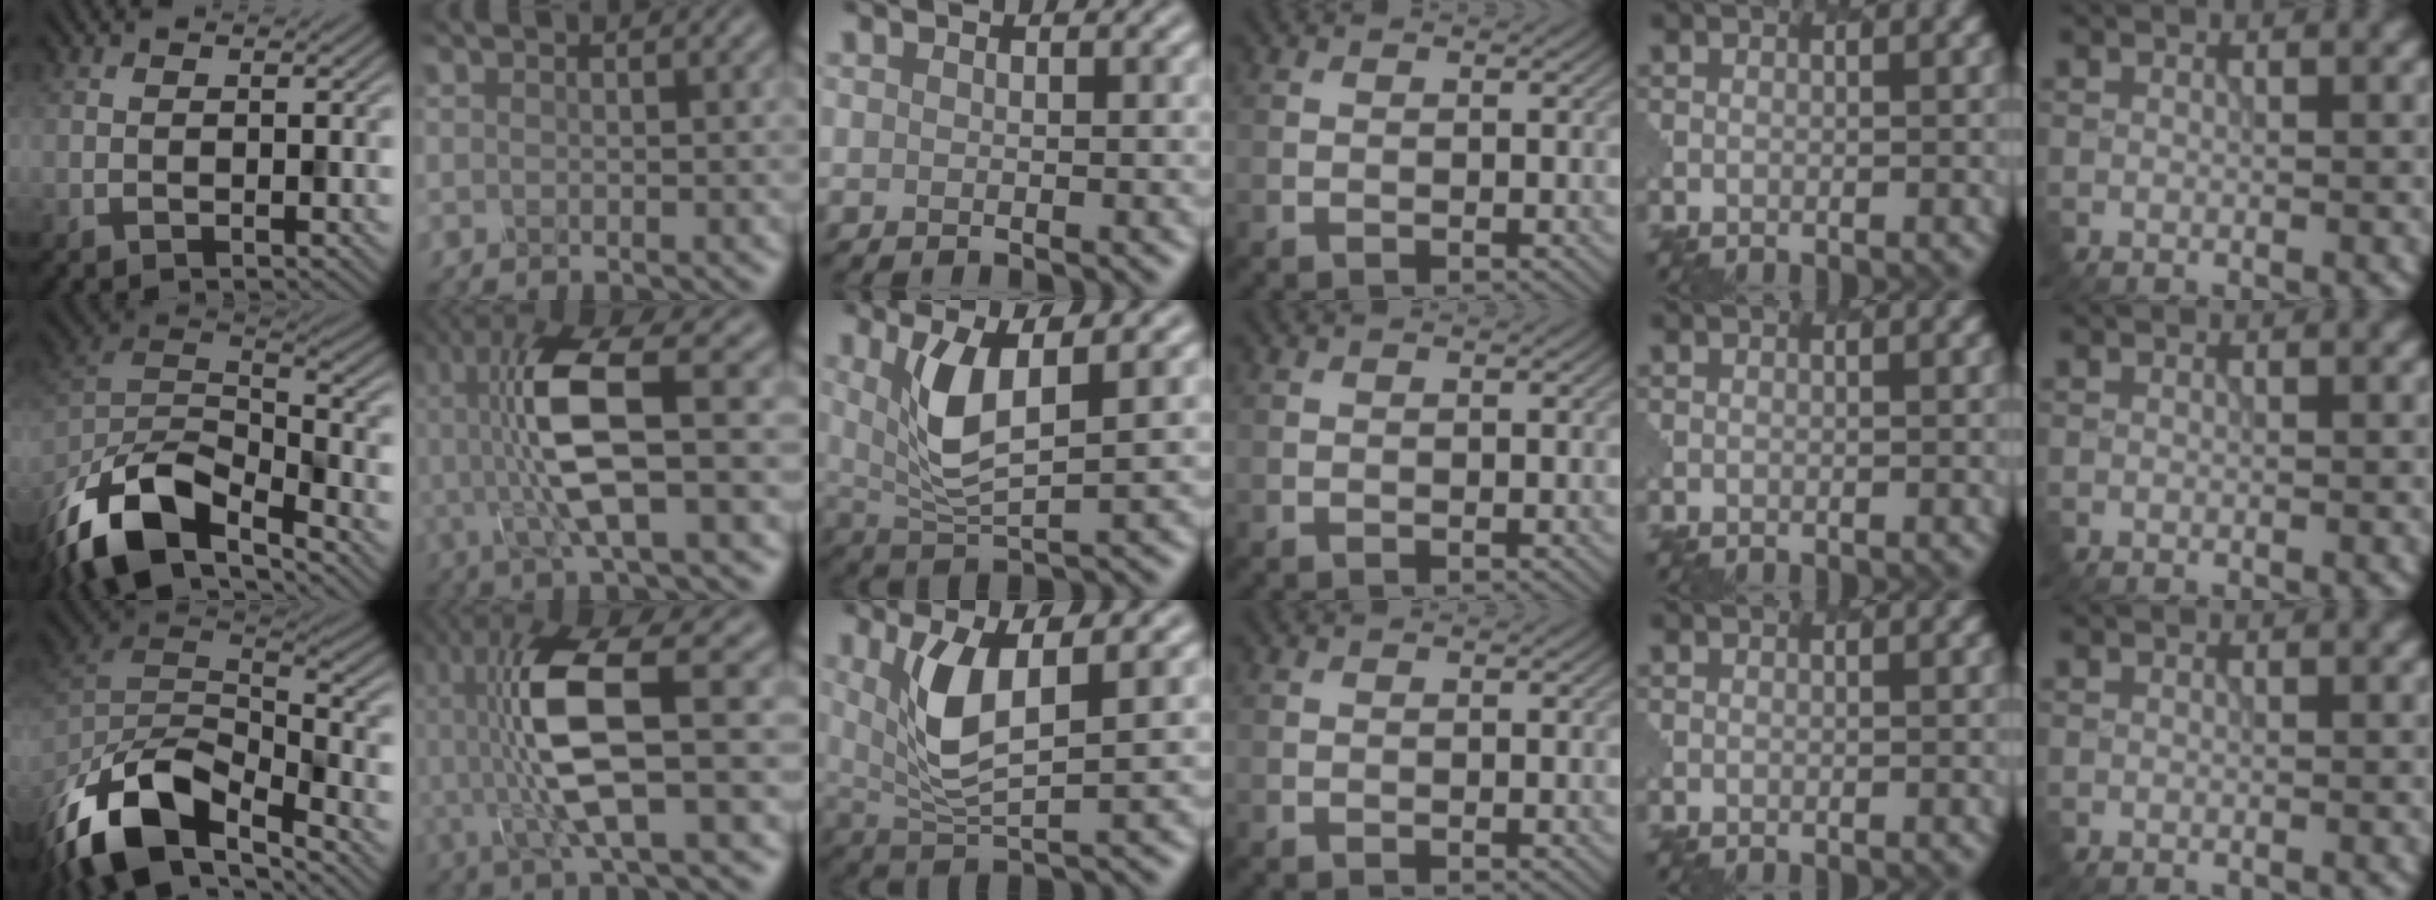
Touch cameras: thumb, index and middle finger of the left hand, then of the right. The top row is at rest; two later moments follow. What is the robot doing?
{"motion": "twist", "object": "rubiks cube"}